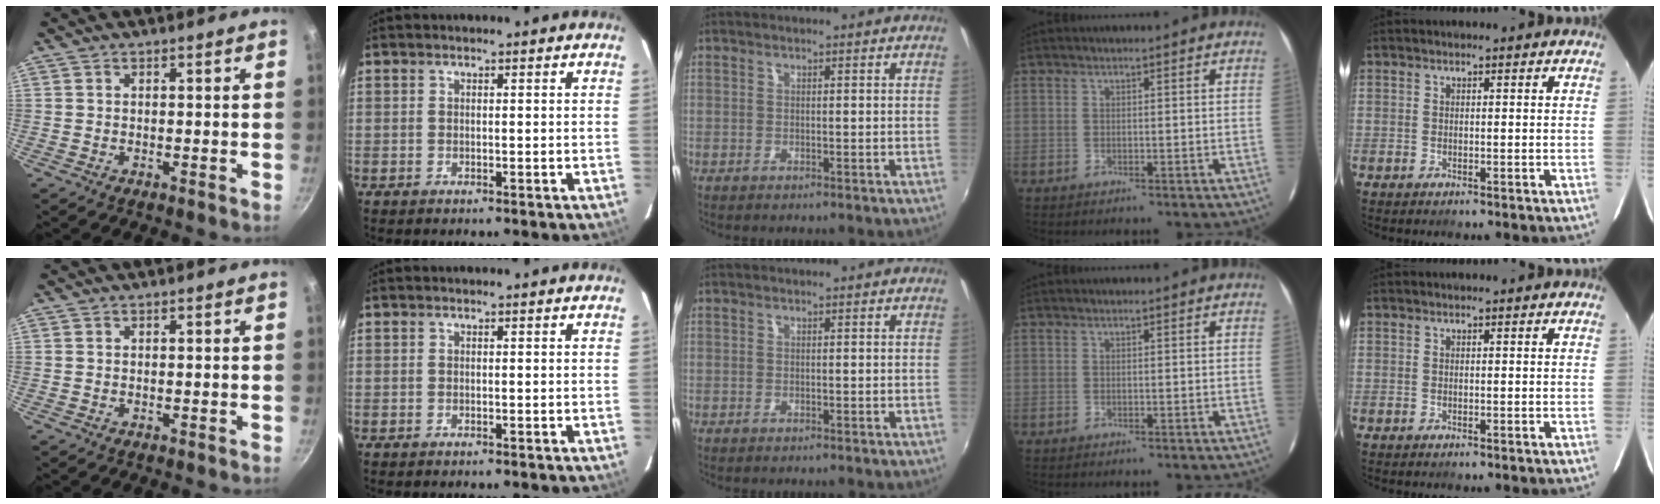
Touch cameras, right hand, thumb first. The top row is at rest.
{}